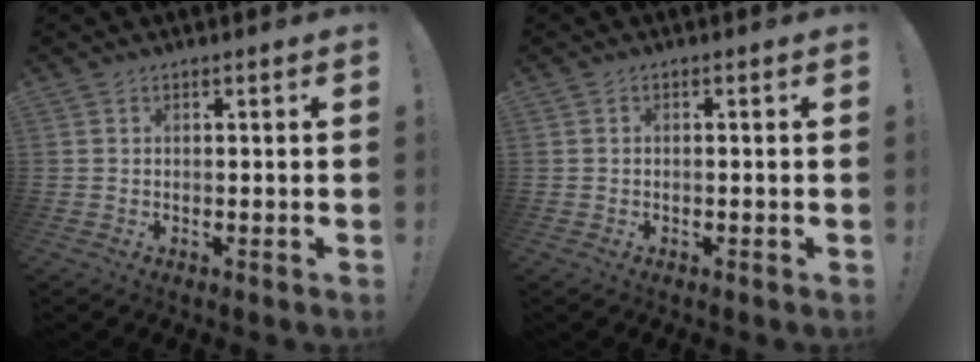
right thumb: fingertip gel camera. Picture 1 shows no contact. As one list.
[{"total": 0.9, "force": [-0.8, 0.0, 0.4], "torque": [-0.010, 0.001, -0.014]}]